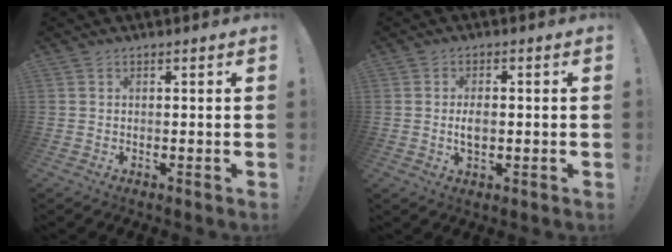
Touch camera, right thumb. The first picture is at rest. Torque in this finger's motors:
{"motor_torque": [-0.20, 0.15, 0.16, 0.15, 0.02]}